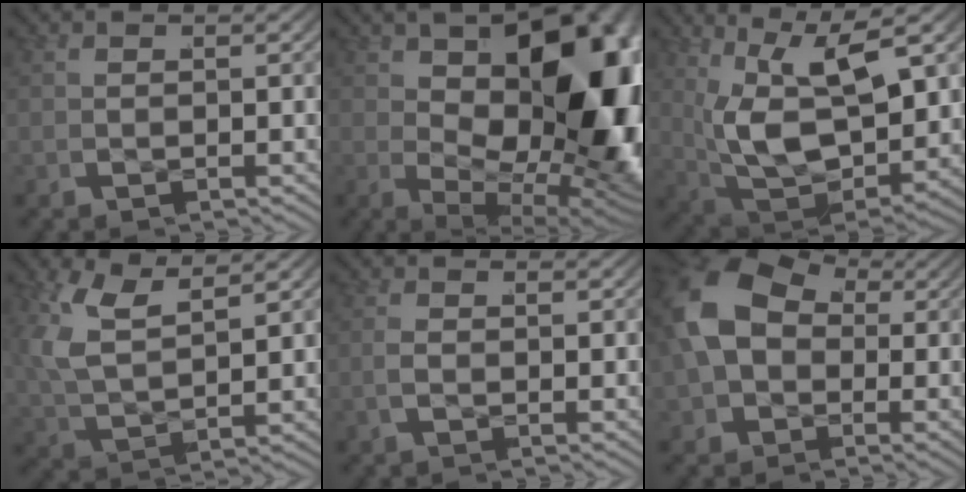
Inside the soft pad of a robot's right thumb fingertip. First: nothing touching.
{"total": 22.0, "force": [0.3, 12.3, 18.3], "torque": [-0.267, -0.068, 0.045]}
{"total": 12.4, "force": [0.8, 7.4, 9.9], "torque": [-0.217, -0.052, 0.040]}
{"total": 6.5, "force": [2.3, 4.1, 4.5], "torque": [-0.132, -0.016, 0.058]}
{"total": 0.9, "force": [-0.2, 0.5, 0.8], "torque": [-0.021, -0.001, -0.001]}
{"total": 13.2, "force": [1.8, 10.4, 7.8], "torque": [-0.190, -0.024, 0.041]}